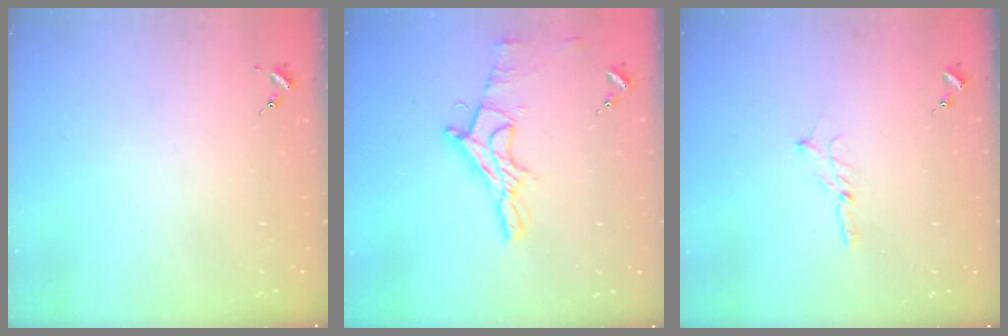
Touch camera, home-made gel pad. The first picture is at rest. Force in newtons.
{"total": 11.8, "press": 11.7, "slide": 1.0}
{"total": 1.8, "press": 1.7, "slide": 0.2}